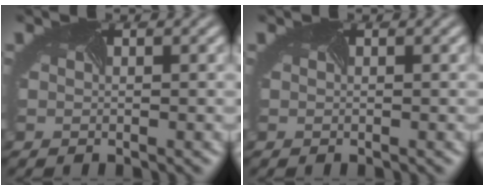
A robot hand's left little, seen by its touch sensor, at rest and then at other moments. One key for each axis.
{"total": 0.0}